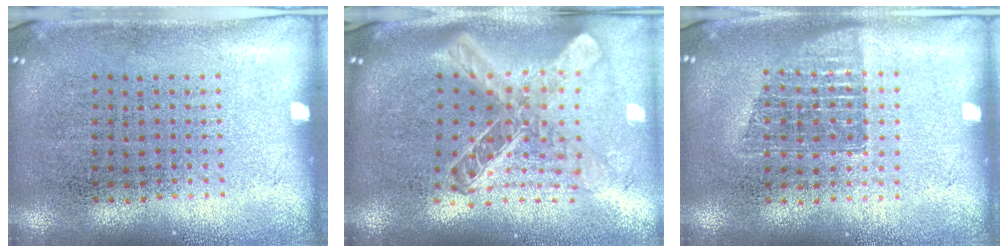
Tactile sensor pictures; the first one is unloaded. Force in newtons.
{"total": 2.7, "press": 2.0, "slide": 1.8}
{"total": 1.2, "press": 1.1, "slide": 0.6}